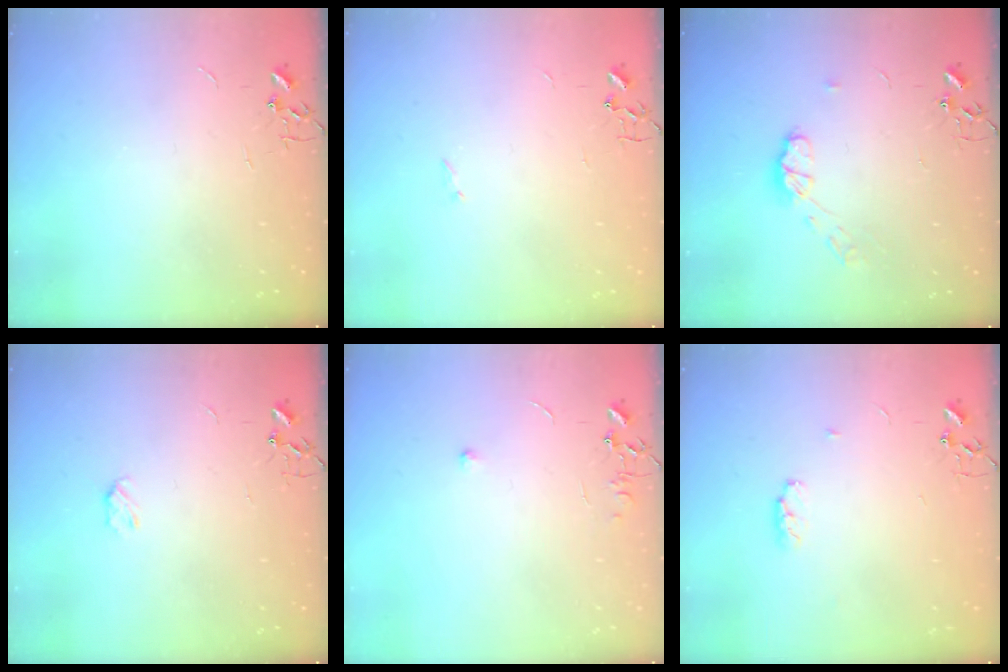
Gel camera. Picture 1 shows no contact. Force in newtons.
{"total": 0.9, "press": 0.9, "slide": 0.2}
{"total": 7.4, "press": 7.3, "slide": 0.4}
{"total": 3.5, "press": 3.4, "slide": 0.5}
{"total": 6.2, "press": 6.2, "slide": 0.8}
{"total": 4.7, "press": 4.6, "slide": 0.7}